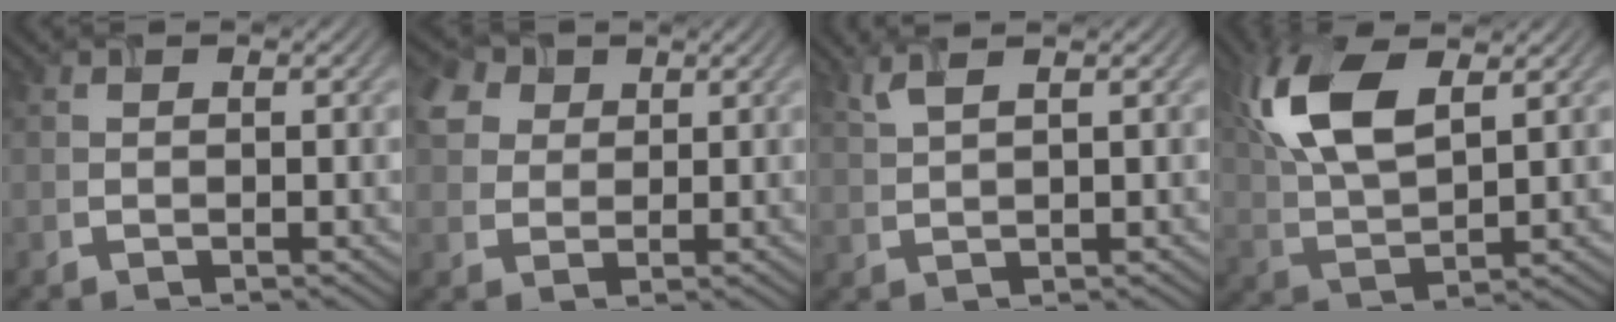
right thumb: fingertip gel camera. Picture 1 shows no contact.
{"total": 5.4, "force": [2.3, 4.2, 2.6], "torque": [-0.080, 0.013, 0.042]}
{"total": 2.7, "force": [1.8, 0.4, 1.9], "torque": [-0.048, 0.008, 0.045]}
{"total": 11.4, "force": [4.6, 5.1, 9.0], "torque": [-0.217, 0.011, 0.092]}